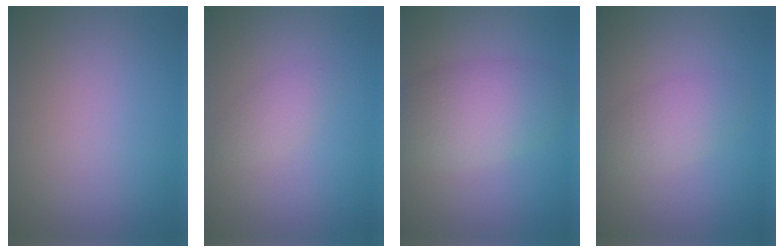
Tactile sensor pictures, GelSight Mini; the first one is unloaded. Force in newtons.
{"total": 1.7, "press": 1.6, "slide": 0.0}
{"total": 5.6, "press": 5.6, "slide": 0.2}
{"total": 2.7, "press": 2.7, "slide": 0.1}